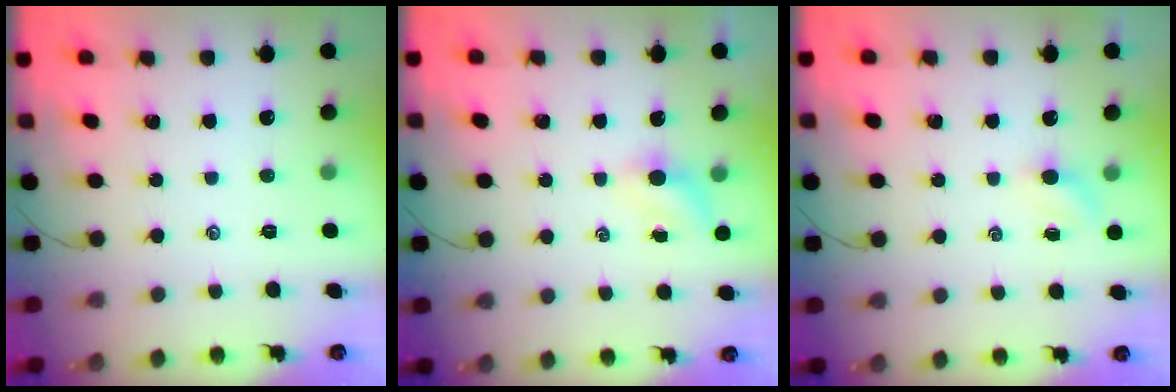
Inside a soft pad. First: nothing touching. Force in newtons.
{"total": 3.0, "press": 2.8, "slide": 1.0}
{"total": 2.2, "press": 2.1, "slide": 0.8}